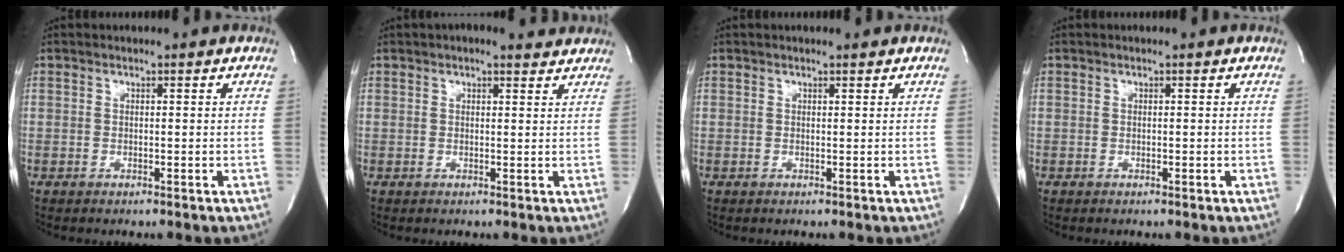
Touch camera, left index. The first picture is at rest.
{"total": 2.9, "force": [2.3, 1.1, 1.4], "torque": [-0.022, 0.009, 0.019]}
{"total": 0.0}
{"total": 0.7, "force": [-0.7, 0.0, 0.0], "torque": [0.003, -0.005, -0.012]}